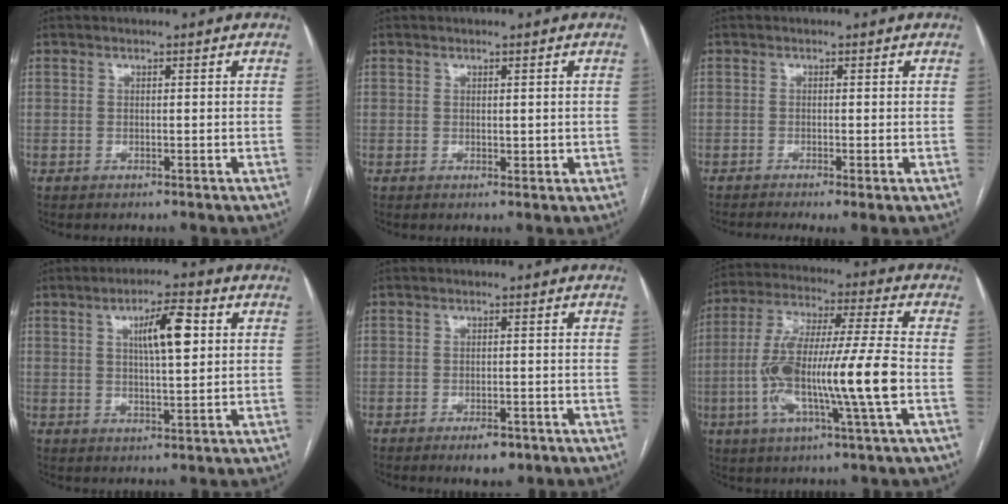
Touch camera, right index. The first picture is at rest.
{"total": 1.5, "force": [0.3, 0.9, 1.2], "torque": [-0.016, -0.006, 0.007]}
{"total": 3.2, "force": [-1.9, 0.4, 2.5], "torque": [-0.036, -0.009, -0.030]}
{"total": 7.4, "force": [2.2, 1.4, 6.9], "torque": [-0.117, 0.010, 0.037]}
{"total": 3.5, "force": [-2.3, 1.5, 2.3], "torque": [-0.033, 0.000, -0.026]}
{"total": 17.4, "force": [-3.4, 0.4, 17.0], "torque": [-0.327, 0.001, -0.066]}